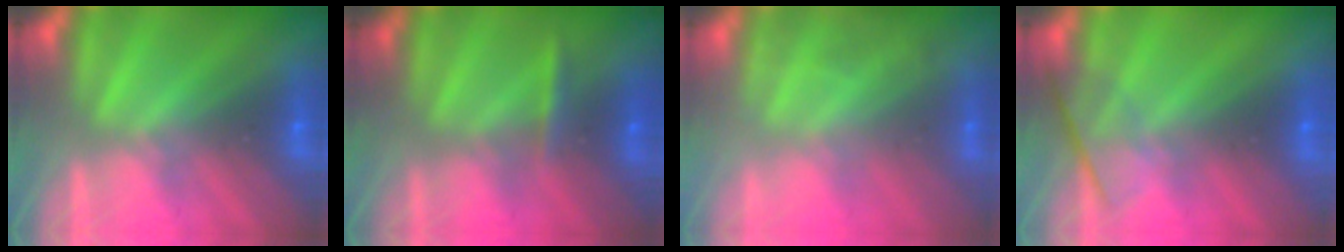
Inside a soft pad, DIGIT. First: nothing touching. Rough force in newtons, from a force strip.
{"total": 2.4}
{"total": 2.4}
{"total": 2.4}